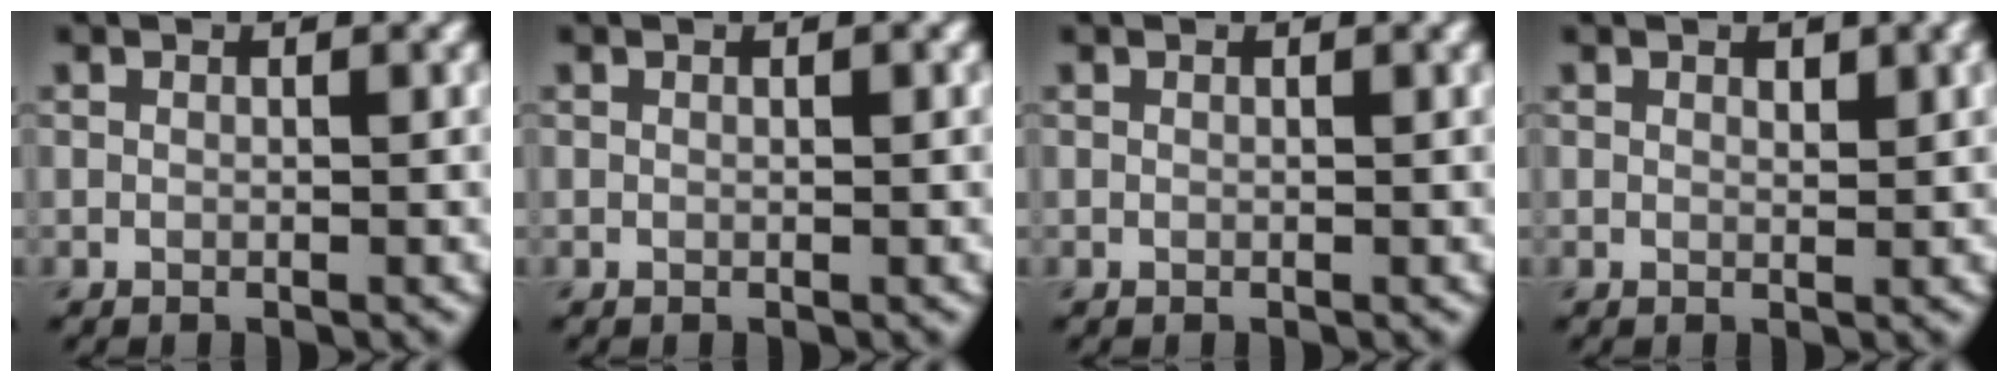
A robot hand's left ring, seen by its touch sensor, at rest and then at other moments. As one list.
[{"total": 0.0}, {"total": 0.6, "force": [0.4, 0.1, 0.5], "torque": [-0.004, 0.005, 0.005]}, {"total": 1.5, "force": [0.9, 0.6, 1.1], "torque": [-0.015, -0.001, 0.016]}]